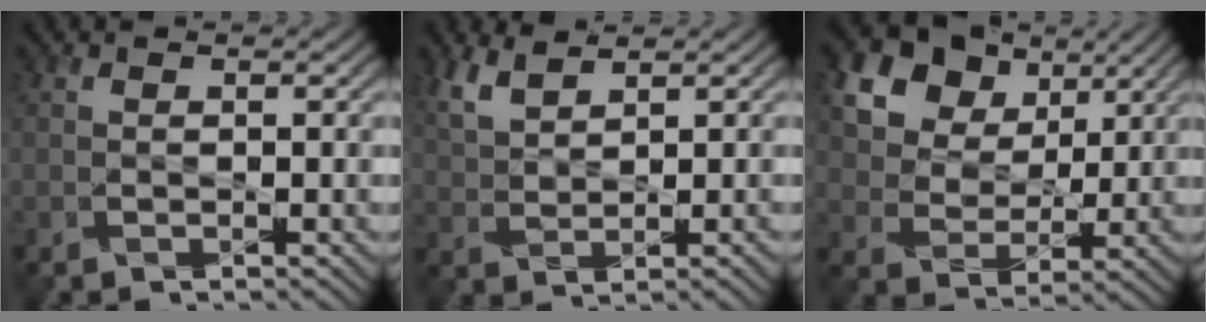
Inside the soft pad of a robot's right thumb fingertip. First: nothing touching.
{"total": 4.3, "force": [3.0, 1.2, 2.8], "torque": [-0.078, 0.006, 0.067]}
{"total": 16.1, "force": [8.4, 11.4, 7.9], "torque": [-0.223, 0.031, 0.190]}